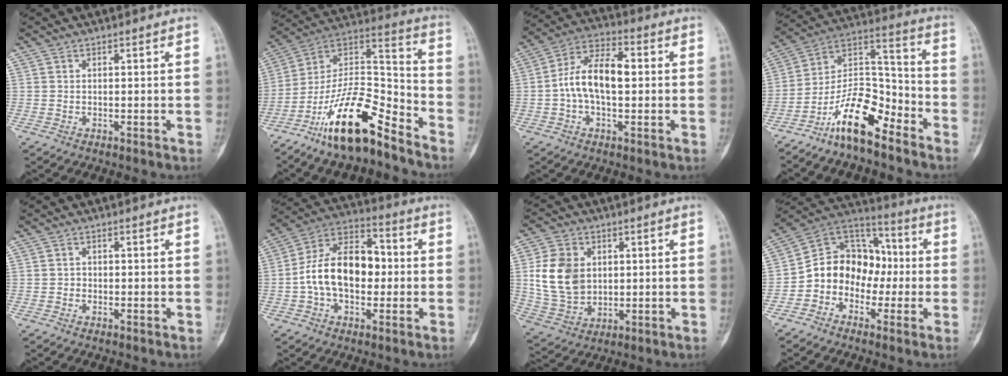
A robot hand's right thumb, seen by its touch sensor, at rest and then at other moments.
{"total": 18.9, "force": [-12.9, 6.3, 12.3], "torque": [-0.197, 0.103, -0.229]}
{"total": 11.6, "force": [0.0, 6.2, 9.8], "torque": [-0.180, 0.033, -0.006]}
{"total": 13.8, "force": [-9.5, 5.0, 8.6], "torque": [-0.143, 0.093, -0.181]}
{"total": 0.9, "force": [-0.2, 0.8, 0.2], "torque": [0.002, 0.004, -0.006]}
{"total": 16.0, "force": [-0.8, 10.2, 12.3], "torque": [-0.193, 0.041, -0.022]}
{"total": 12.6, "force": [2.2, 9.6, 7.8], "torque": [-0.129, -0.007, 0.052]}
{"total": 13.3, "force": [-2.6, 11.0, 7.1], "torque": [-0.079, 0.062, -0.058]}